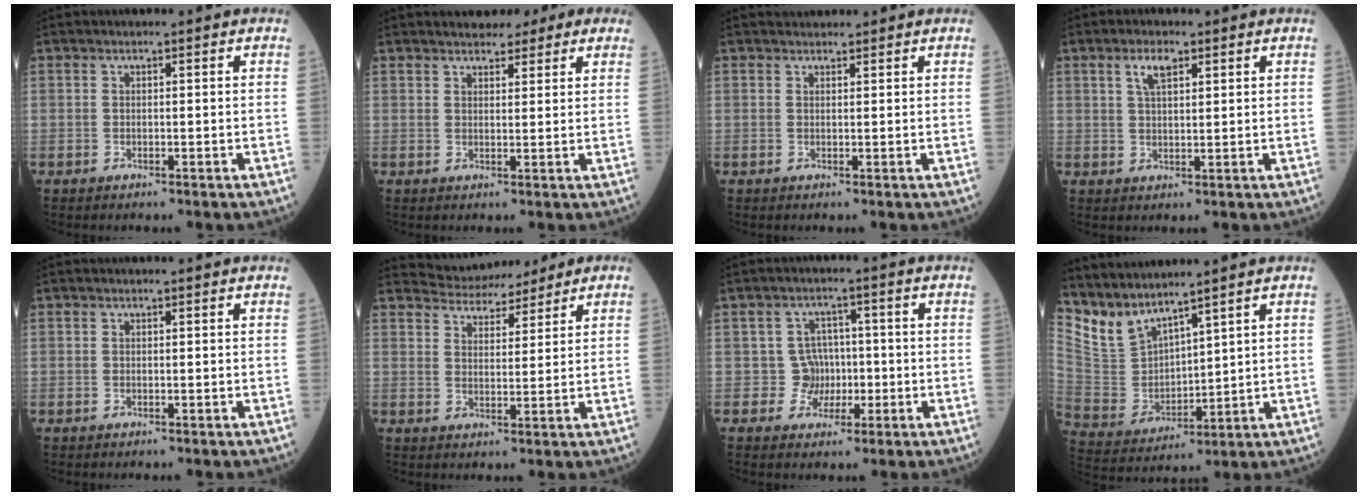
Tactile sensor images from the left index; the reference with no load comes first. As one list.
[{"total": 7.1, "force": [5.6, 2.8, 3.4], "torque": [-0.040, 0.025, 0.067]}, {"total": 1.4, "force": [1.3, 0.3, 0.0], "torque": [-0.009, 0.015, 0.024]}, {"total": 3.5, "force": [1.9, 1.2, 2.7], "torque": [-0.059, 0.008, 0.038]}, {"total": 0.0}, {"total": 7.4, "force": [6.9, 2.5, 1.3], "torque": [-0.026, 0.021, 0.105]}, {"total": 4.1, "force": [-0.9, 4.0, 0.3], "torque": [0.006, 0.008, -0.016]}, {"total": 8.0, "force": [7.6, 1.0, 2.4], "torque": [-0.080, -0.002, 0.177]}]